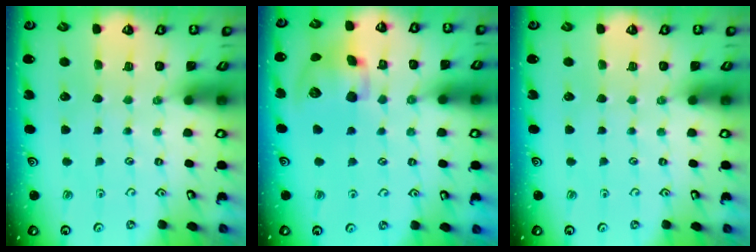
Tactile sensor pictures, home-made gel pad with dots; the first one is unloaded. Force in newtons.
{"total": 13.2, "press": 13.1, "slide": 2.1}
{"total": 0.0}